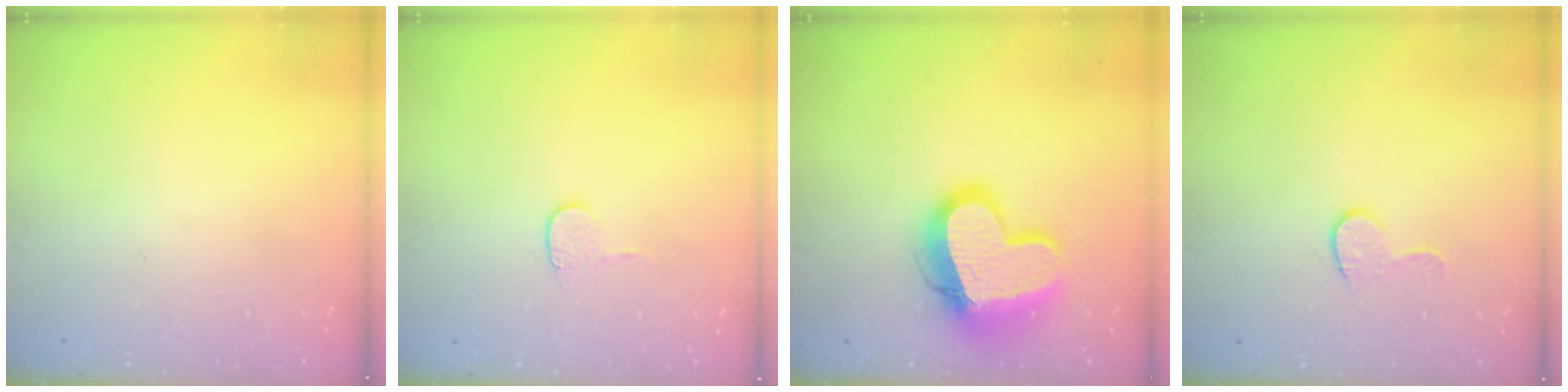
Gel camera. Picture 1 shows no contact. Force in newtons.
{"total": 4.1, "press": 4.1, "slide": 0.4}
{"total": 16.8, "press": 16.7, "slide": 1.8}
{"total": 5.4, "press": 5.4, "slide": 0.5}